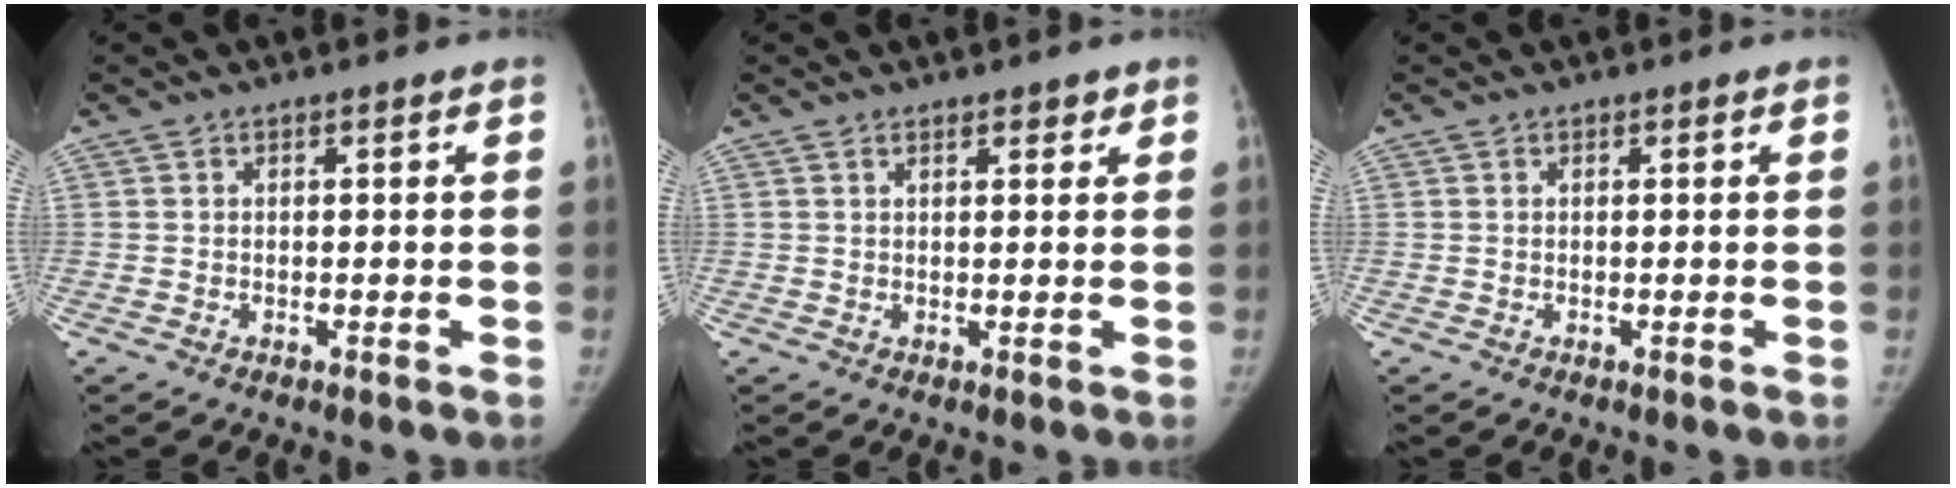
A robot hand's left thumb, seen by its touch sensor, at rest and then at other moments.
{"total": 1.8, "force": [1.4, 0.8, 1.0], "torque": [-0.006, -0.006, 0.017]}
{"total": 0.0}